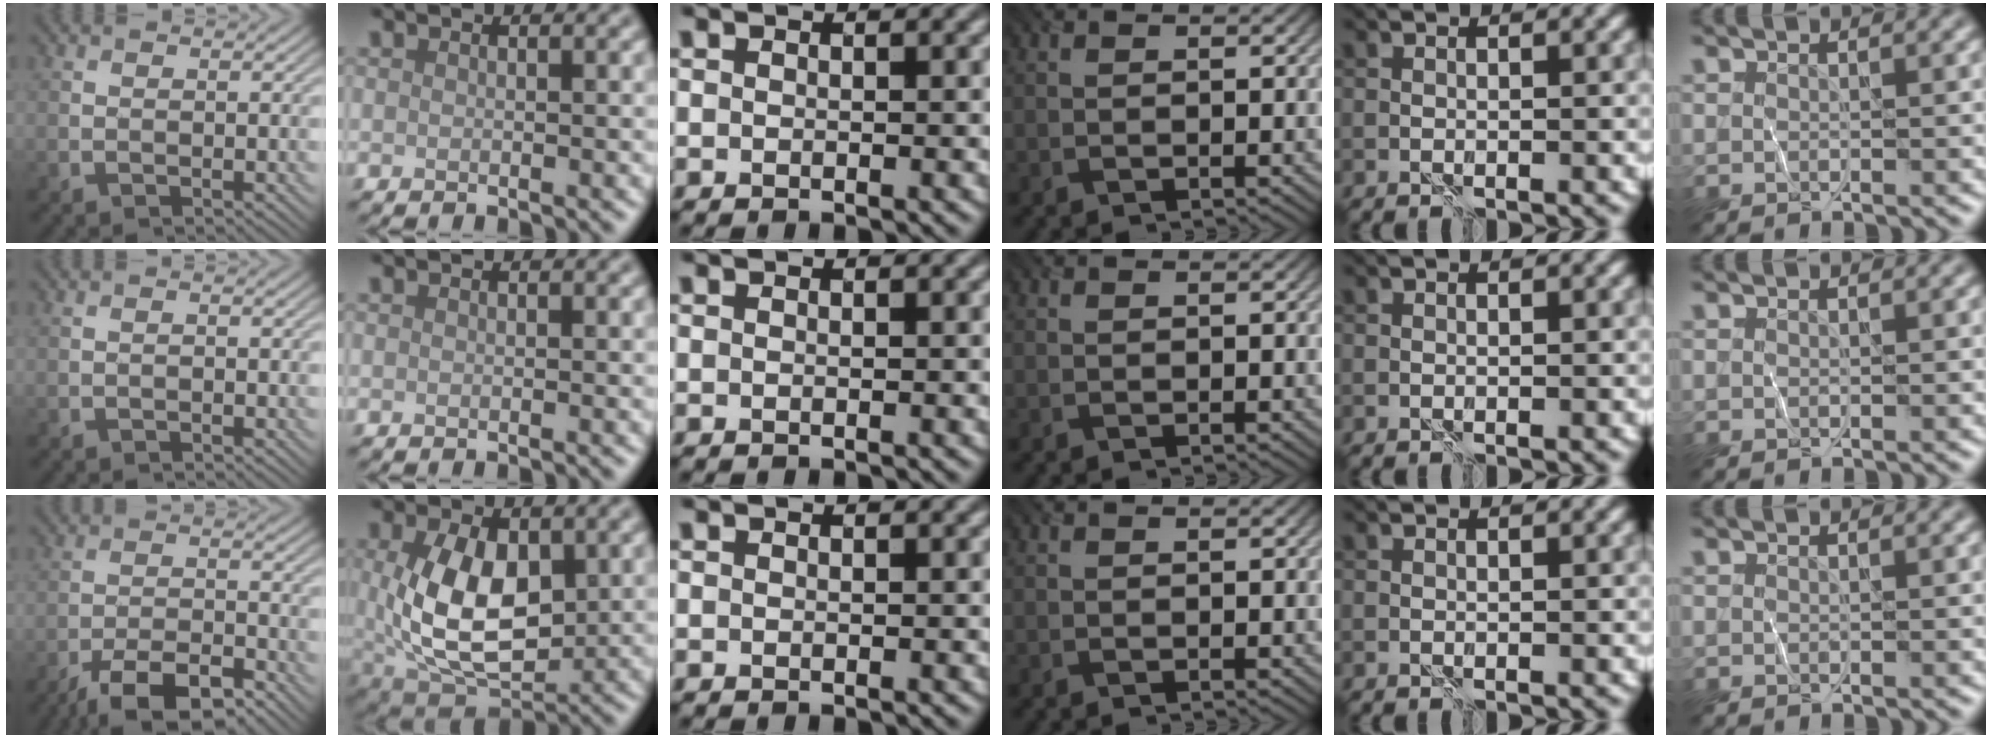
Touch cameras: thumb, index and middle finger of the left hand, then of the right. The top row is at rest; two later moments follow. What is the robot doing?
{"motion": "wrap", "object": "plastic wrap"}